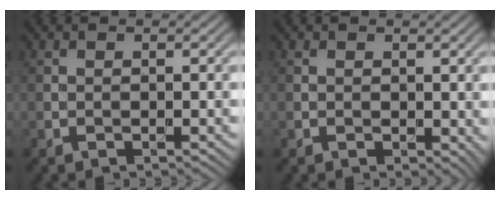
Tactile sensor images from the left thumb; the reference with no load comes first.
{"total": 1.3, "force": [0.2, 0.9, 0.9], "torque": [-0.010, -0.004, 0.006]}